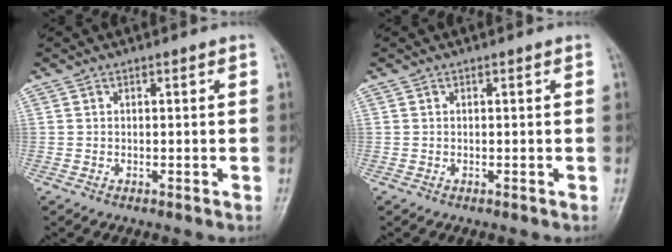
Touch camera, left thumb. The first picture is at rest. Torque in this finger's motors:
{"motor_torque": [0.02, 0.00, -0.03, -0.04, 0.00]}